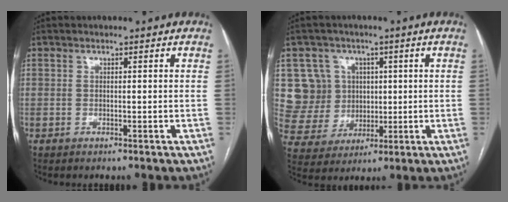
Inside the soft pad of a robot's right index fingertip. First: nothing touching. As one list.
[{"total": 9.2, "force": [2.5, 8.9, 1.0], "torque": [-0.035, 0.030, 0.060]}]